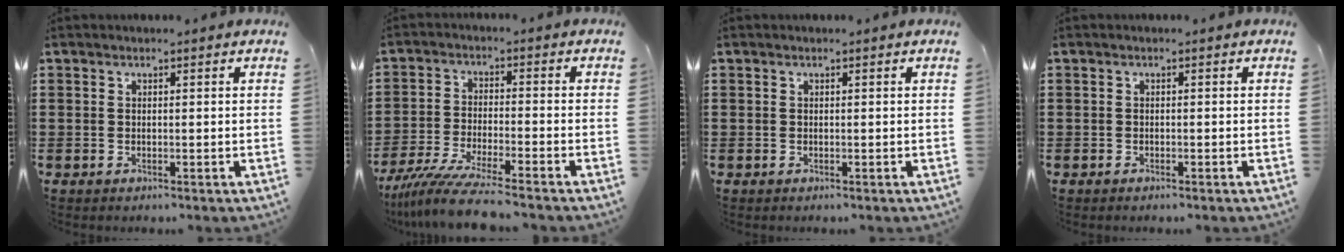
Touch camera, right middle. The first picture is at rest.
{"total": 7.4, "force": [-6.3, -0.4, 3.8], "torque": [-0.083, -0.016, -0.122]}
{"total": 0.0}
{"total": 0.6, "force": [-0.4, -0.3, 0.3], "torque": [-0.005, -0.006, -0.005]}